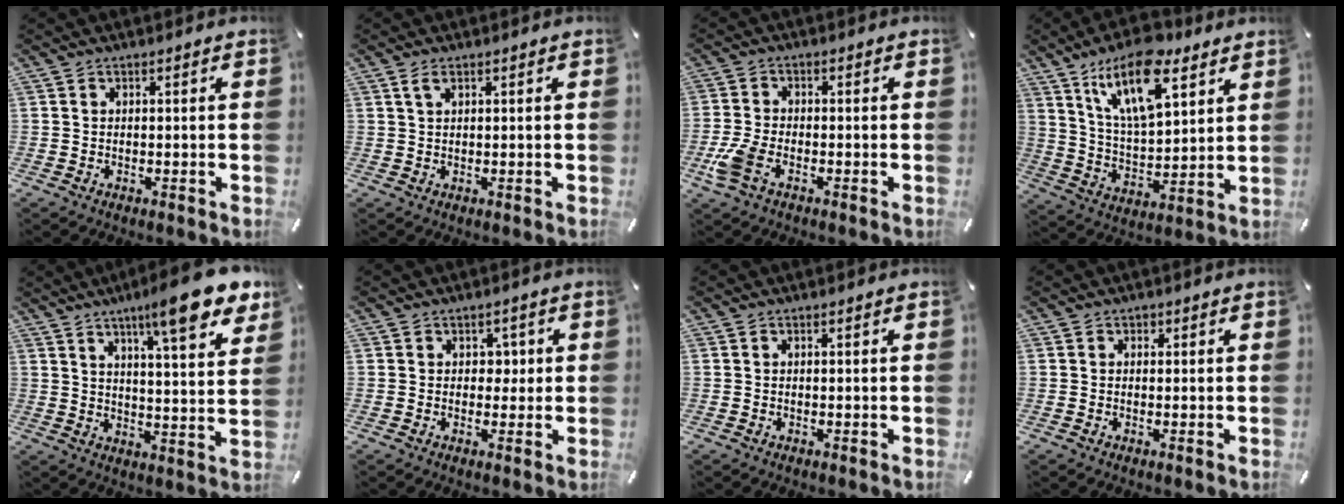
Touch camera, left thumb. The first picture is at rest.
{"total": 2.0, "force": [1.0, 0.7, 1.6], "torque": [-0.034, 0.004, 0.016]}
{"total": 5.9, "force": [-2.8, 2.9, 4.3], "torque": [-0.106, -0.002, -0.055]}
{"total": 17.8, "force": [10.5, 8.0, 11.9], "torque": [-0.223, -0.036, 0.178]}
{"total": 13.4, "force": [9.5, 2.1, 9.2], "torque": [-0.145, -0.053, 0.153]}
{"total": 3.0, "force": [0.4, 2.5, 1.5], "torque": [-0.009, -0.003, -0.001]}
{"total": 0.0}
{"total": 0.9, "force": [0.2, 0.8, 0.2], "torque": [-0.003, 0.006, 0.003]}